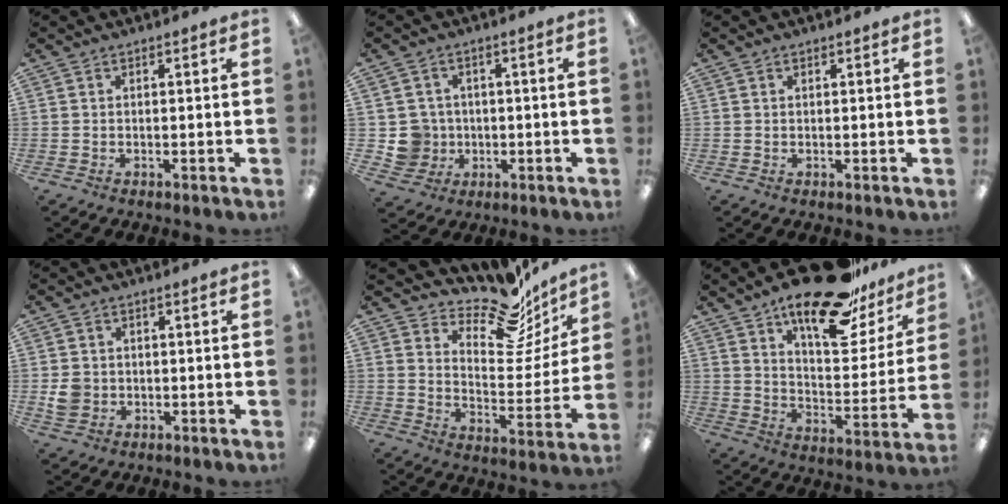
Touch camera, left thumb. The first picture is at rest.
{"total": 6.5, "force": [-0.1, 6.4, 0.9], "torque": [-0.041, 0.009, 0.006]}
{"total": 0.5, "force": [0.4, 0.3, 0.3], "torque": [-0.006, 0.003, 0.006]}
{"total": 4.3, "force": [-0.3, 3.9, 1.8], "torque": [-0.025, 0.006, -0.003]}
{"total": 16.7, "force": [13.9, 6.0, 7.1], "torque": [-0.095, -0.114, 0.234]}
{"total": 23.3, "force": [17.3, 8.5, 13.0], "torque": [-0.192, -0.106, 0.288]}